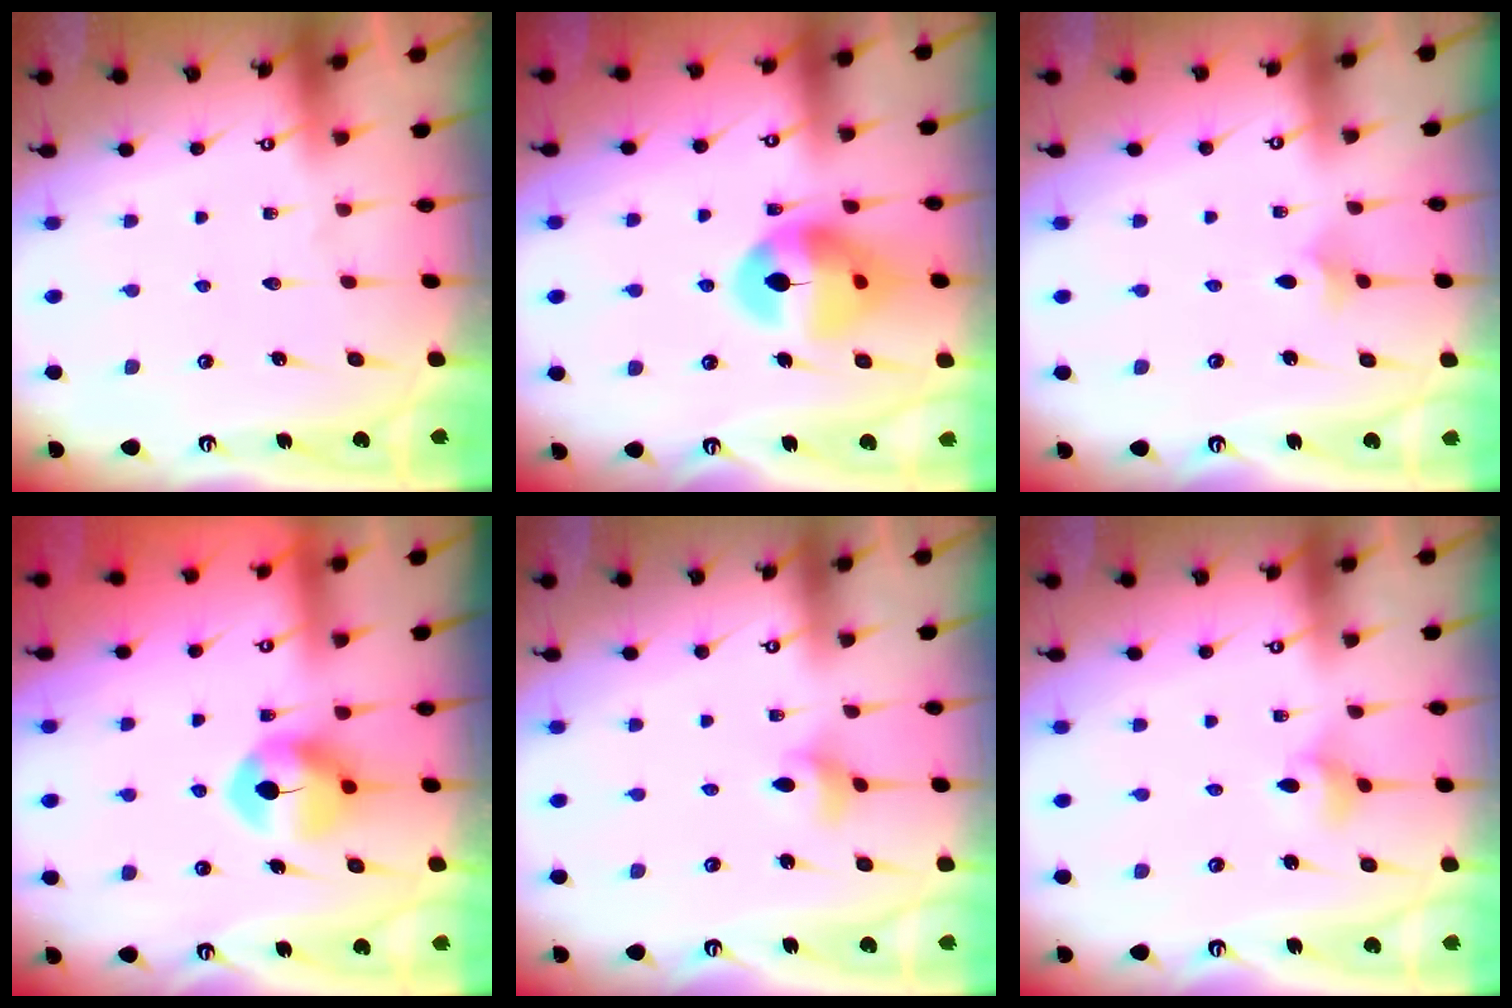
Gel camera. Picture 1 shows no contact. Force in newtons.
{"total": 13.8, "press": 13.7, "slide": 1.5}
{"total": 3.5, "press": 3.4, "slide": 0.7}
{"total": 8.3, "press": 8.3, "slide": 0.6}
{"total": 2.8, "press": 2.8, "slide": 0.3}
{"total": 3.7, "press": 3.7, "slide": 0.7}